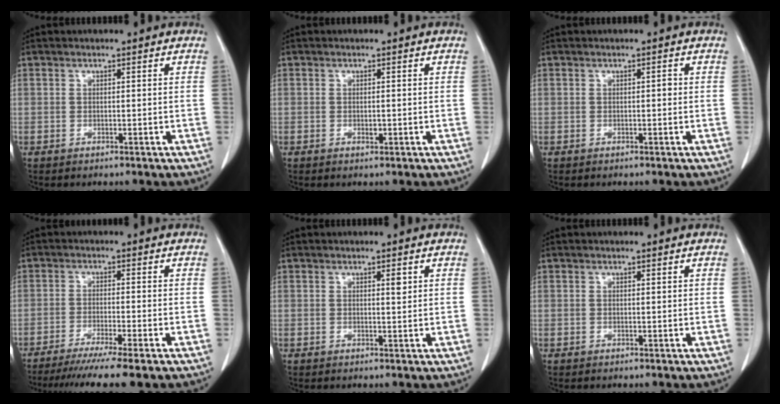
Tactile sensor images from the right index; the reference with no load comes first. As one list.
[{"total": 0.8, "force": [-0.1, 0.3, 0.7], "torque": [-0.015, -0.002, -0.001]}, {"total": 0.7, "force": [0.0, 0.3, 0.6], "torque": [-0.006, 0.003, -0.001]}, {"total": 10.5, "force": [-8.4, -0.8, 6.2], "torque": [-0.075, -0.028, -0.128]}, {"total": 1.2, "force": [0.5, 0.3, 1.0], "torque": [-0.015, -0.001, 0.006]}, {"total": 0.0}]